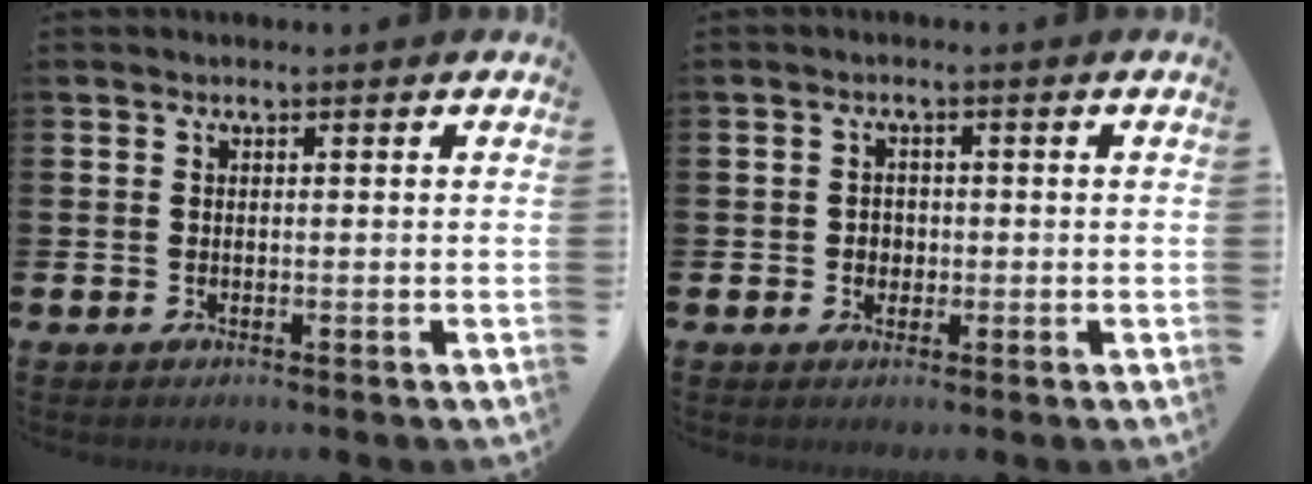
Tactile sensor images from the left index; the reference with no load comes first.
{"total": 1.8, "force": [0.0, 1.8, 0.6], "torque": [-0.002, 0.004, -0.007]}